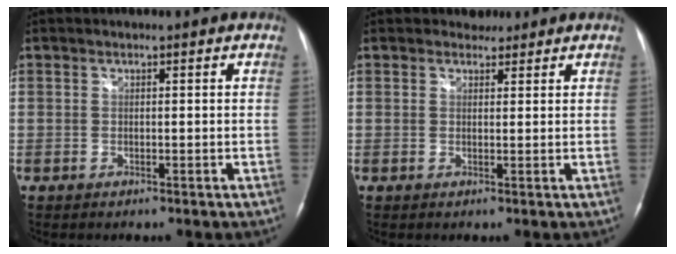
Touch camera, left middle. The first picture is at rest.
{"total": 1.9, "force": [1.5, 1.1, -0.1], "torque": [0.004, 0.005, 0.019]}